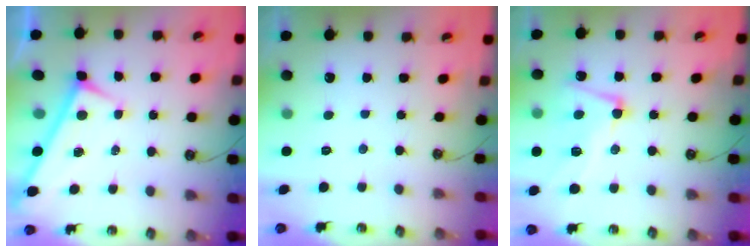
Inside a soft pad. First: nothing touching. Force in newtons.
{"total": 0.0}
{"total": 5.5, "press": 5.4, "slide": 1.1}